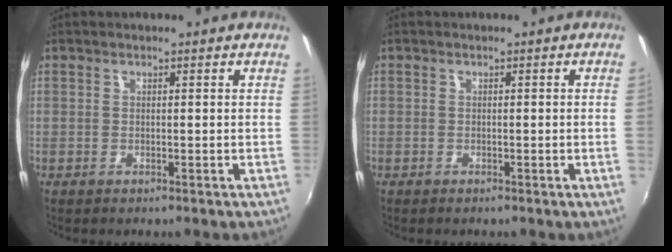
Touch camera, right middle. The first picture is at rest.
{"total": 0.6, "force": [-0.1, -0.4, 0.5], "torque": [-0.005, -0.001, -0.002]}